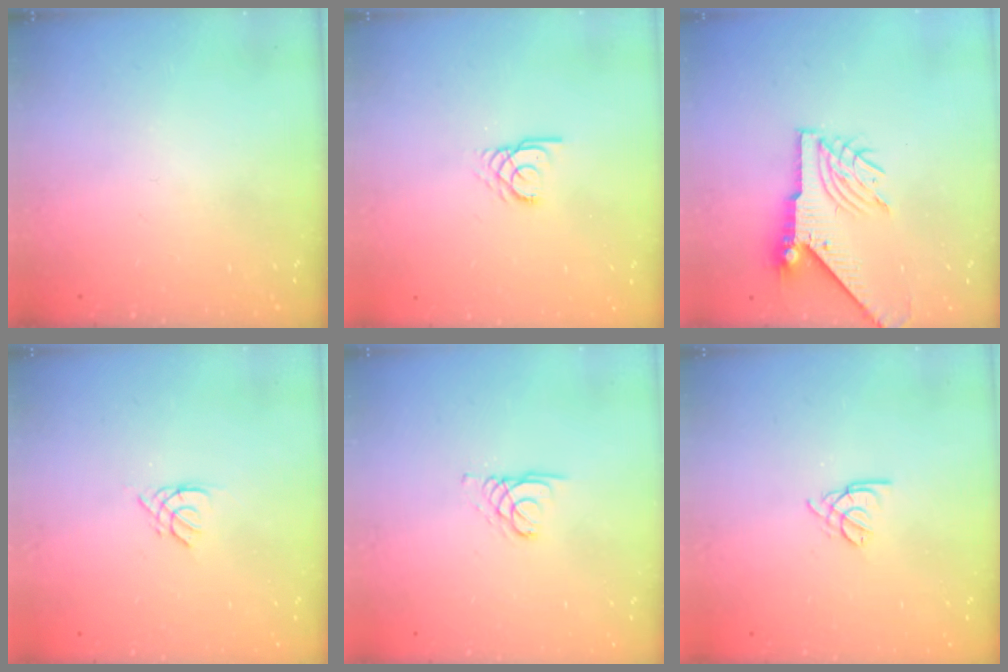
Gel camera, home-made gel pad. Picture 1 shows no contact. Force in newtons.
{"total": 2.4, "press": 2.4, "slide": 0.3}
{"total": 8.2, "press": 8.1, "slide": 1.1}
{"total": 1.3, "press": 1.3, "slide": 0.3}
{"total": 1.4, "press": 1.3, "slide": 0.1}
{"total": 1.8, "press": 1.7, "slide": 0.5}